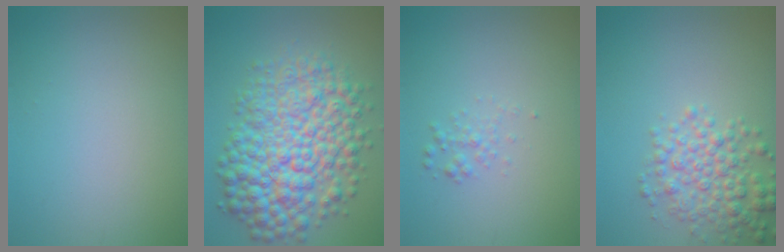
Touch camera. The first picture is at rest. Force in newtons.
{"total": 10.4, "press": 10.4, "slide": 0.1}
{"total": 1.0, "press": 1.0, "slide": 0.0}
{"total": 4.1, "press": 4.1, "slide": 0.1}